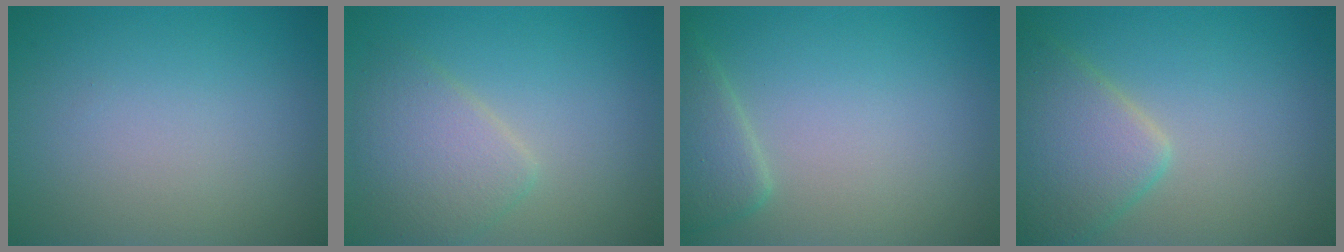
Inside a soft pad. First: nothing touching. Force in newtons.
{"total": 3.6, "press": 3.6, "slide": 0.1}
{"total": 2.5, "press": 2.5, "slide": 0.3}
{"total": 4.9, "press": 4.9, "slide": 0.3}